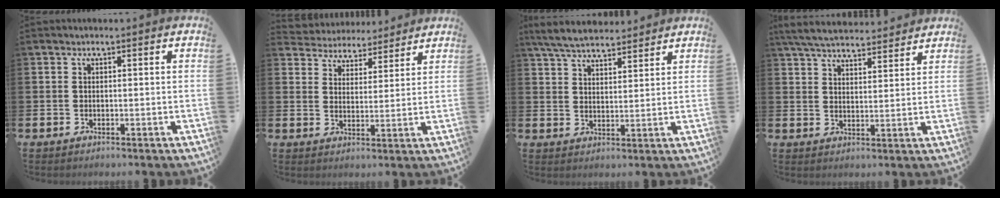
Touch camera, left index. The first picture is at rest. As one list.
[{"total": 4.3, "force": [4.0, 1.3, -0.8], "torque": [-0.013, -0.029, 0.071]}, {"total": 5.7, "force": [5.4, 1.1, 1.3], "torque": [-0.048, -0.017, 0.101]}, {"total": 5.8, "force": [5.6, 0.9, 1.1], "torque": [-0.045, -0.026, 0.102]}]